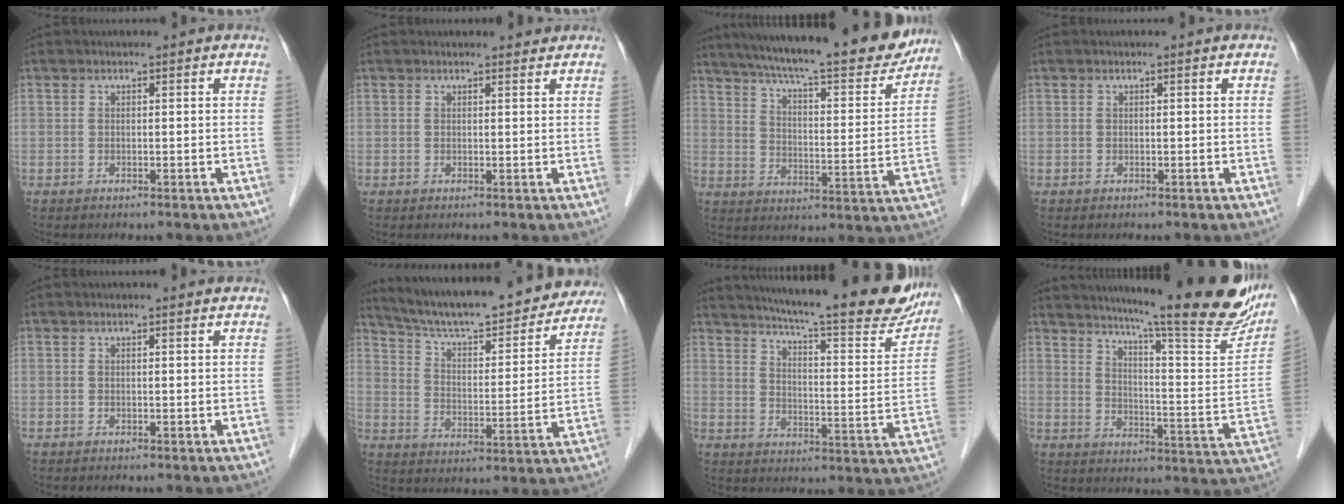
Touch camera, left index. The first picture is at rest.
{"total": 1.8, "force": [1.8, 0.3, 0.2], "torque": [-0.009, -0.001, 0.020]}
{"total": 24.9, "force": [21.5, 3.5, 12.1], "torque": [-0.193, -0.027, 0.284]}
{"total": 0.0}
{"total": 0.7, "force": [0.6, -0.1, 0.3], "torque": [-0.009, 0.005, 0.010]}
{"total": 24.5, "force": [21.9, 4.5, 10.0], "torque": [-0.153, -0.013, 0.303]}
{"total": 24.8, "force": [21.6, 2.8, 11.9], "torque": [-0.180, -0.053, 0.274]}
{"total": 25.8, "force": [20.9, 1.4, 15.1], "torque": [-0.223, -0.066, 0.269]}